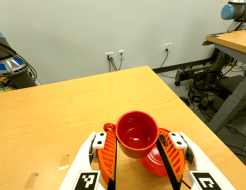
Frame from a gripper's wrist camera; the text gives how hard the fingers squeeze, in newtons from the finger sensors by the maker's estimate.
{"total": 3.3, "left": 2.8, "right": 3.8}